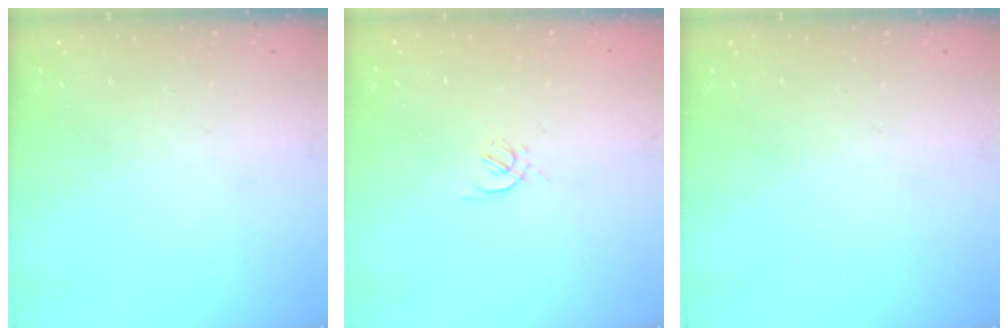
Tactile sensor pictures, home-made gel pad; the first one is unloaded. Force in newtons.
{"total": 1.6, "press": 1.6, "slide": 0.4}
{"total": 0.0}